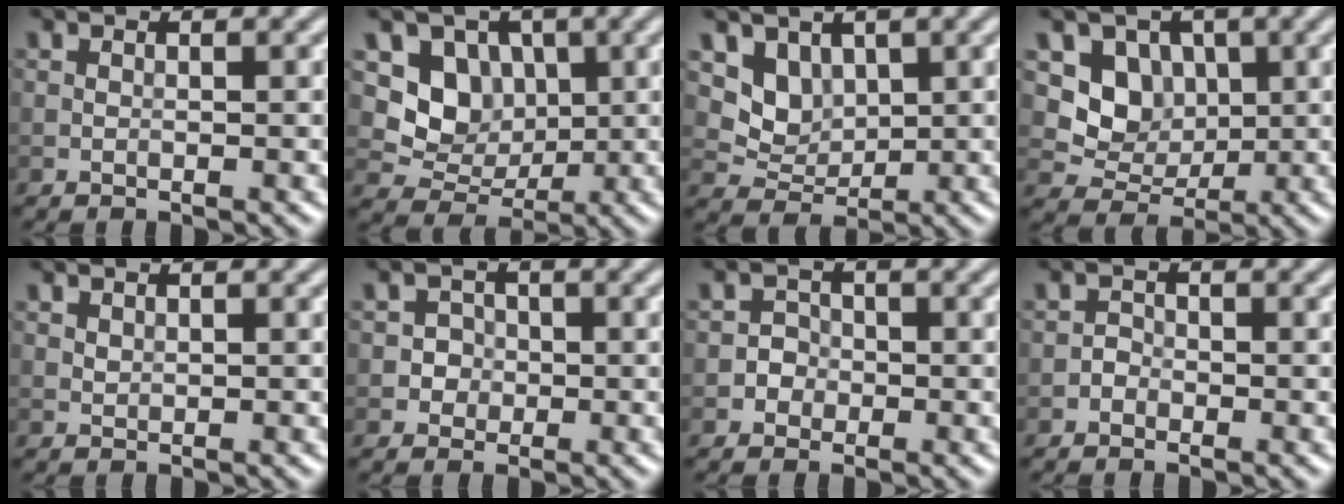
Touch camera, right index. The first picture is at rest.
{"total": 4.9, "force": [1.1, 4.2, 2.3], "torque": [-0.036, -0.008, 0.010]}
{"total": 3.5, "force": [1.5, 2.8, 1.5], "torque": [-0.031, -0.015, 0.035]}
{"total": 4.4, "force": [0.9, 3.8, 2.0], "torque": [-0.034, -0.008, 0.008]}
{"total": 0.6, "force": [0.5, 0.4, 0.2], "torque": [-0.004, -0.001, 0.012]}
{"total": 1.7, "force": [-0.3, 1.6, 0.3], "torque": [0.021, 0.000, -0.009]}
{"total": 1.6, "force": [-0.5, 1.5, 0.2], "torque": [0.020, 0.003, -0.015]}
{"total": 0.9, "force": [-0.6, 0.7, 0.1], "torque": [0.004, 0.002, -0.011]}